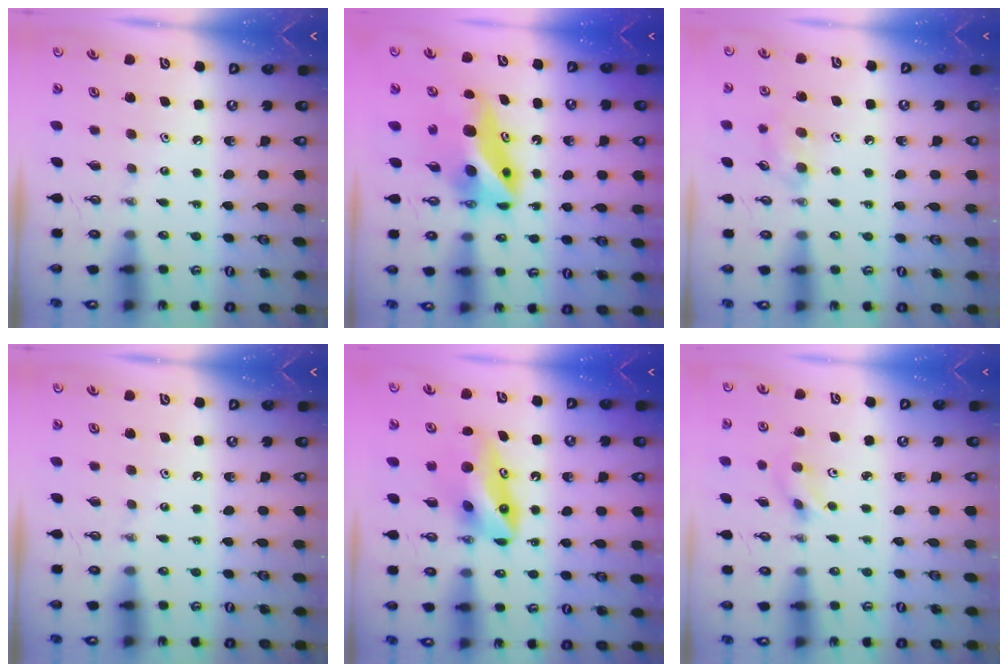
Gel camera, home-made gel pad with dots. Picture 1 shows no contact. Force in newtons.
{"total": 8.7, "press": 8.5, "slide": 1.8}
{"total": 7.3, "press": 7.2, "slide": 1.2}
{"total": 0.0}
{"total": 10.7, "press": 8.6, "slide": 6.3}
{"total": 2.6, "press": 2.4, "slide": 0.9}